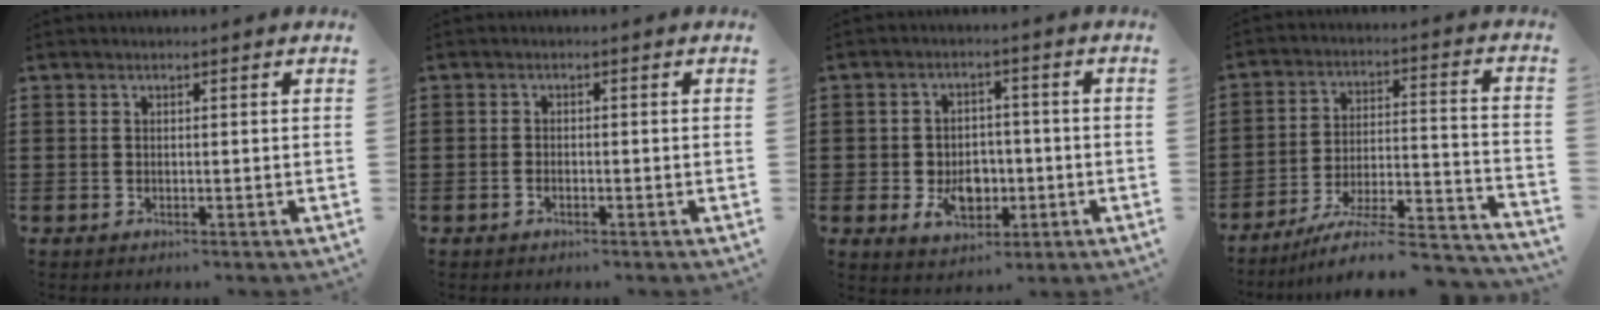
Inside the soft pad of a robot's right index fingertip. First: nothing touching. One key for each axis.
{"total": 0.9, "fx": -0.7, "fy": 0.4, "fz": 0.5, "tx": -0.012, "ty": -0.003, "tz": -0.013}
{"total": 6.4, "fx": -1.6, "fy": 4.6, "fz": 4.1, "tx": -0.068, "ty": 0.003, "tz": -0.030}
{"total": 8.4, "fx": -6.8, "fy": 1.1, "fz": 4.8, "tx": -0.078, "ty": 0.003, "tz": -0.133}